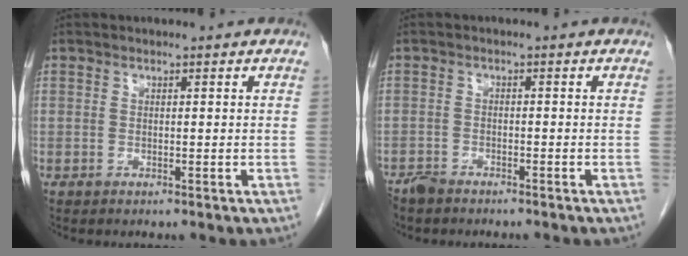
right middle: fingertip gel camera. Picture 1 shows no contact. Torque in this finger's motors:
{"motor_torque": [-0.06, 0.08, 0.00, 0.01]}